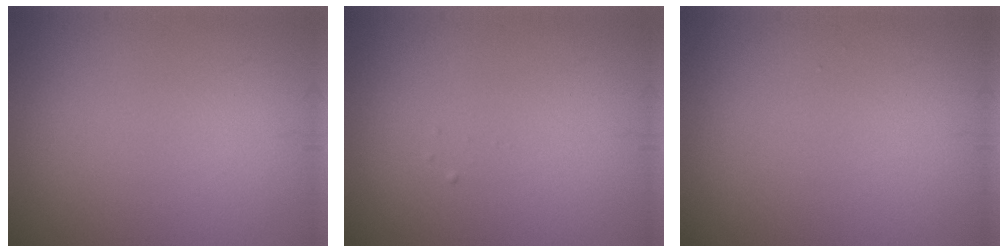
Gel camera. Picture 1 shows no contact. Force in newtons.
{"total": 0.0}
{"total": 0.0}